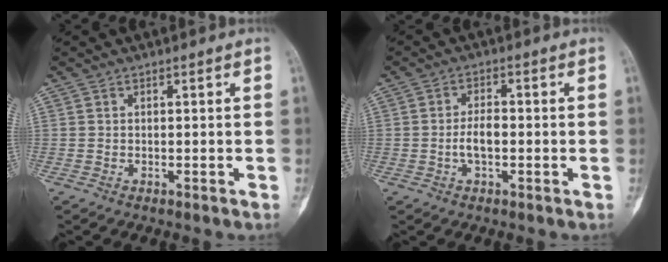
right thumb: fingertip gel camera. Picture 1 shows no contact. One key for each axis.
{"total": 3.7, "fx": -0.8, "fy": 1.6, "fz": 3.3, "tx": -0.063, "ty": 0.011, "tz": -0.016}